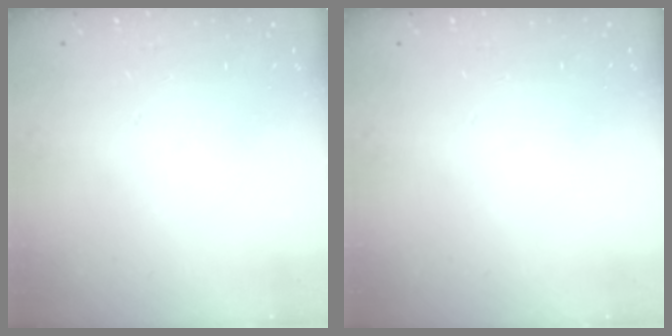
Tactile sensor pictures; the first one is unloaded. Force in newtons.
{"total": 0.0}